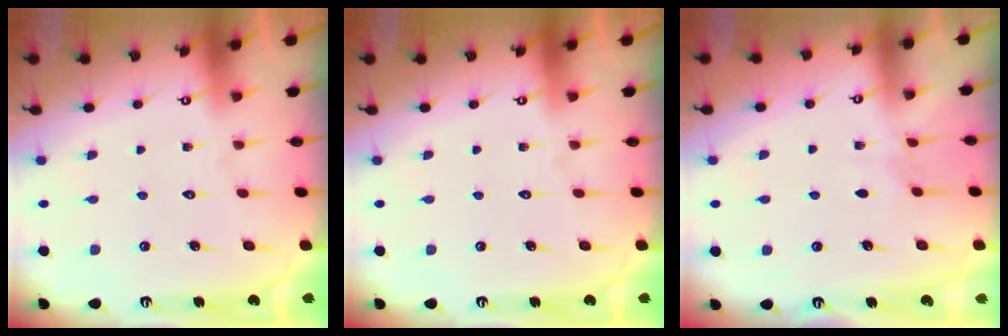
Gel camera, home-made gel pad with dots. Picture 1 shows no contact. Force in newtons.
{"total": 0.0}
{"total": 2.8, "press": 2.8, "slide": 0.5}